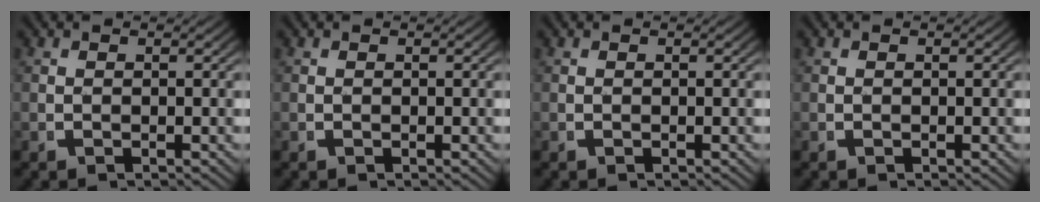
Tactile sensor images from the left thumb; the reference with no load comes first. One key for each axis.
{"total": 0.0}
{"total": 0.0}
{"total": 0.0}